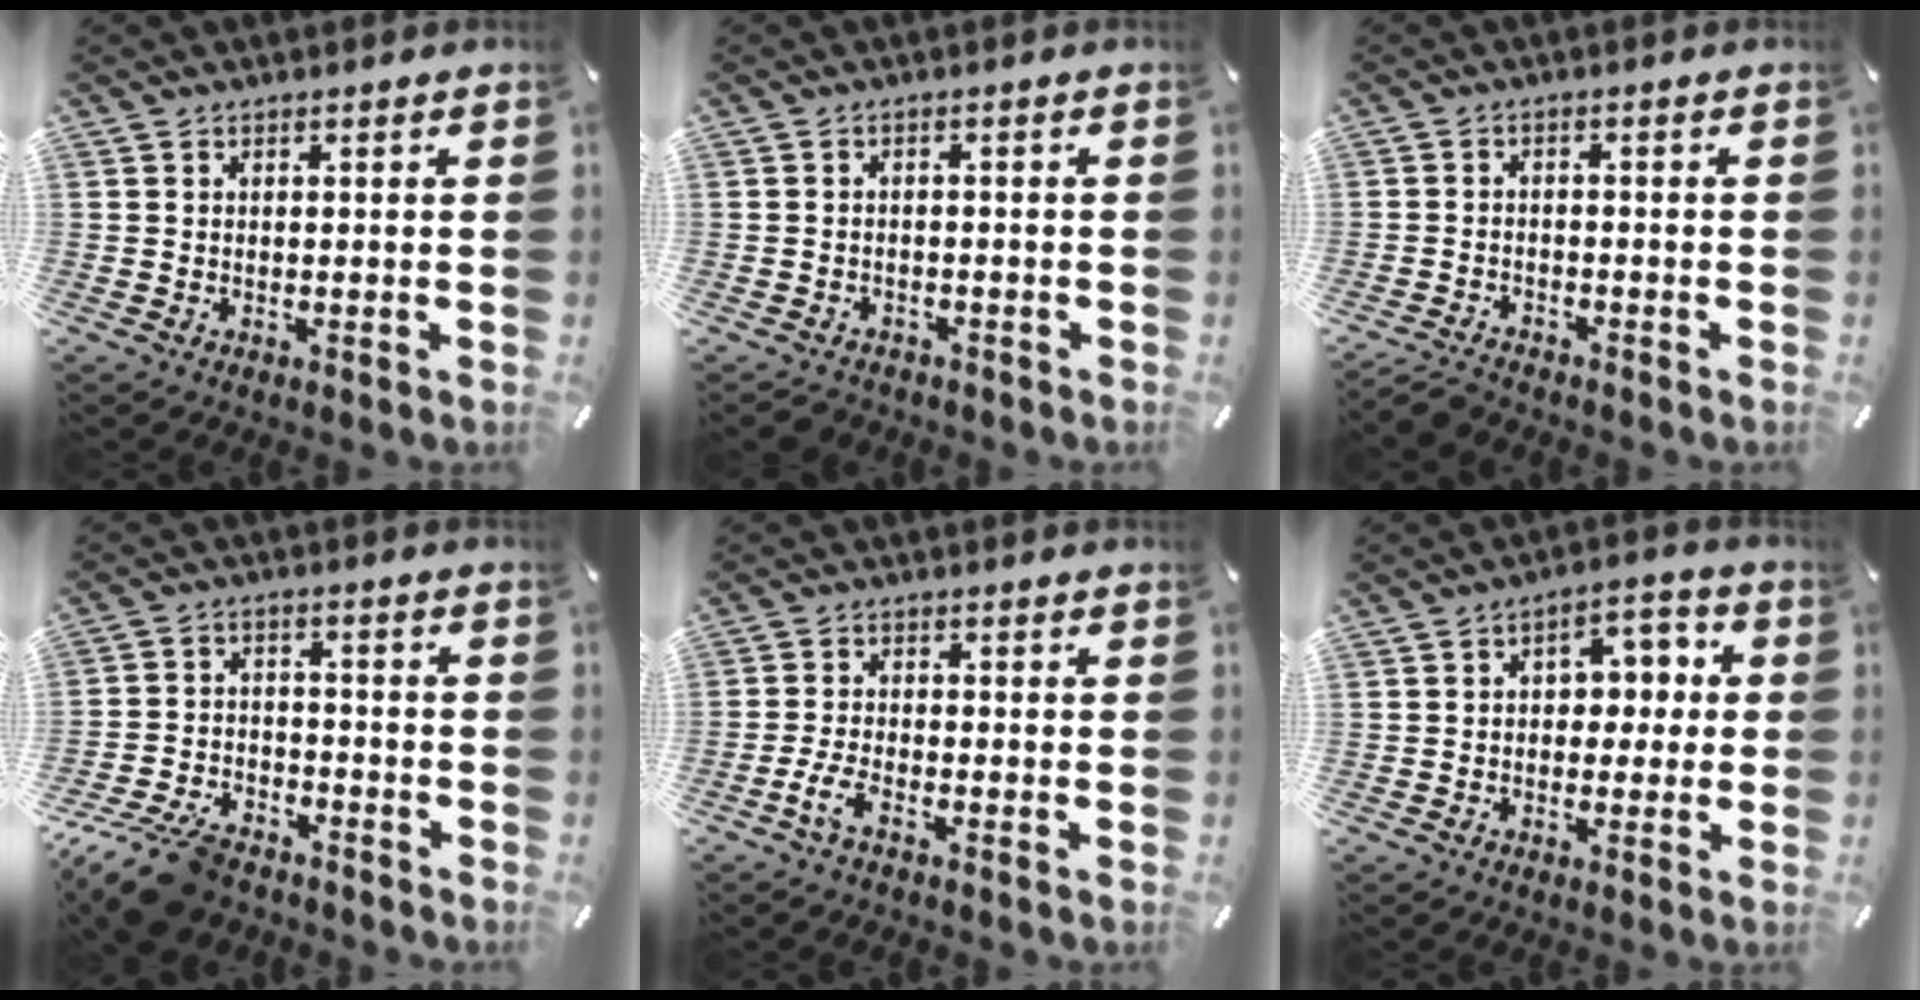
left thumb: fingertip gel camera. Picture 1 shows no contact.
{"total": 2.1, "force": [-1.9, 1.0, 0.3], "torque": [-0.005, 0.011, -0.039]}
{"total": 3.5, "force": [-3.3, 0.9, 0.9], "torque": [-0.032, 0.010, -0.069]}
{"total": 11.5, "force": [-9.1, 4.9, 5.1], "torque": [-0.098, 0.048, -0.173]}
{"total": 4.2, "force": [-2.7, 1.2, 3.0], "torque": [-0.081, -0.002, -0.057]}
{"total": 6.6, "force": [-0.4, 5.0, 4.3], "torque": [-0.044, 0.008, -0.017]}